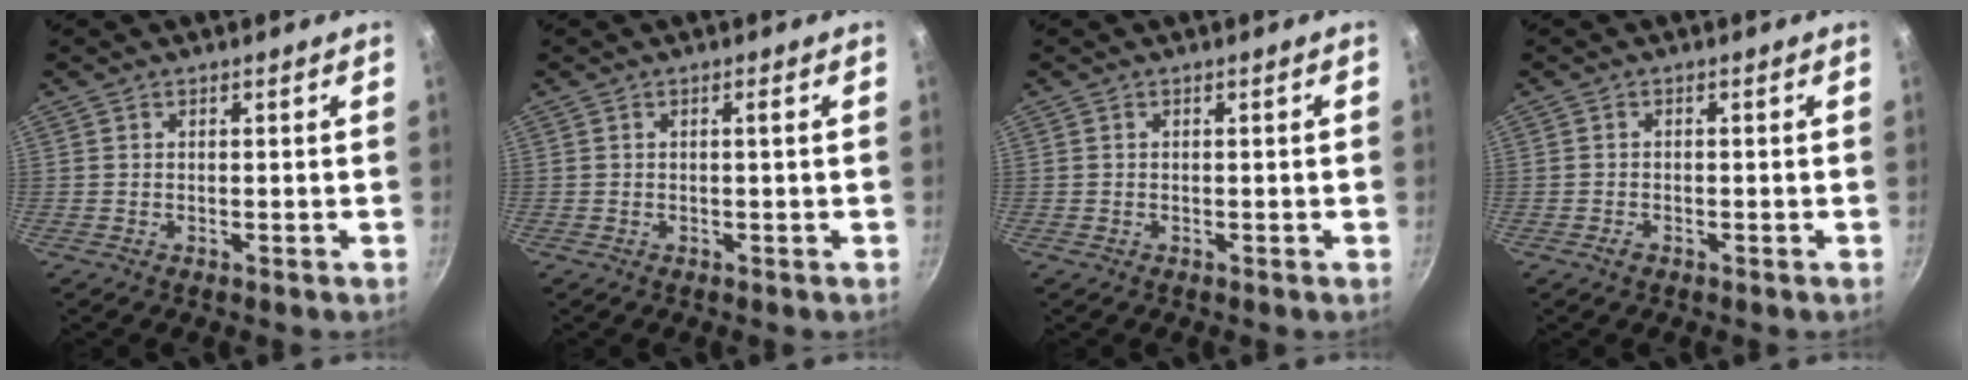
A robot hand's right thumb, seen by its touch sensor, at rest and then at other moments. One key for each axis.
{"total": 0.9, "fx": 0.0, "fy": 0.0, "fz": 0.9, "tx": -0.017, "ty": 0.003, "tz": 0.003}
{"total": 0.7, "fx": -0.2, "fy": 0.3, "fz": 0.6, "tx": -0.005, "ty": 0.005, "tz": 0.000}
{"total": 1.4, "fx": -0.9, "fy": 0.8, "fz": 0.6, "tx": -0.013, "ty": 0.006, "tz": -0.017}